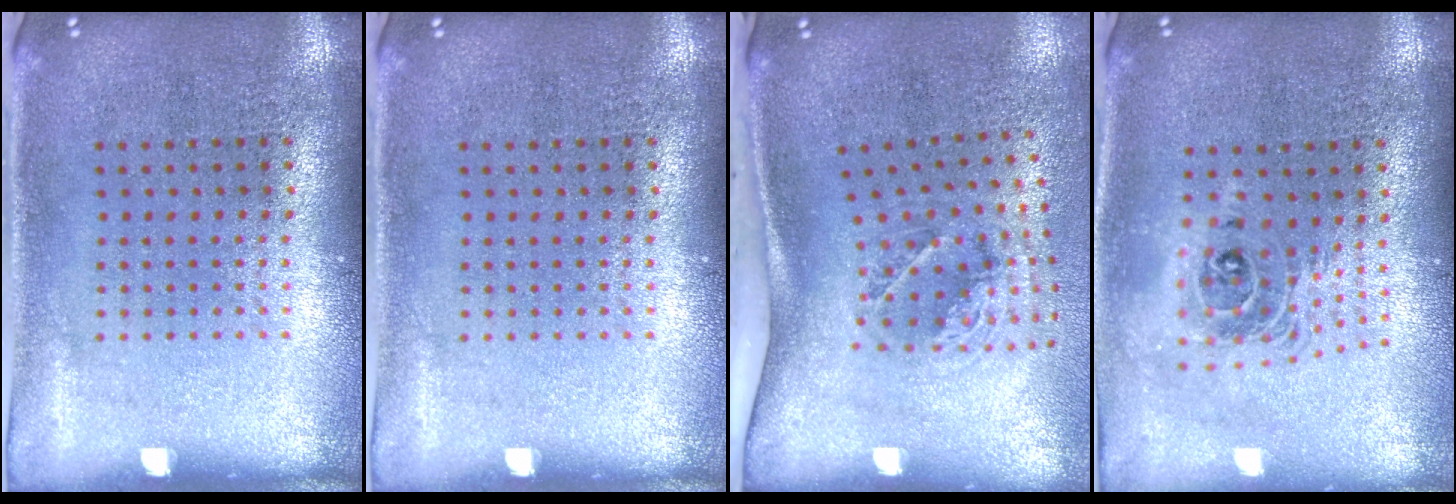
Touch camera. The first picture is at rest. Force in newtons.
{"total": 0.0}
{"total": 2.0, "press": 1.3, "slide": 1.6}
{"total": 2.0, "press": 1.5, "slide": 1.3}